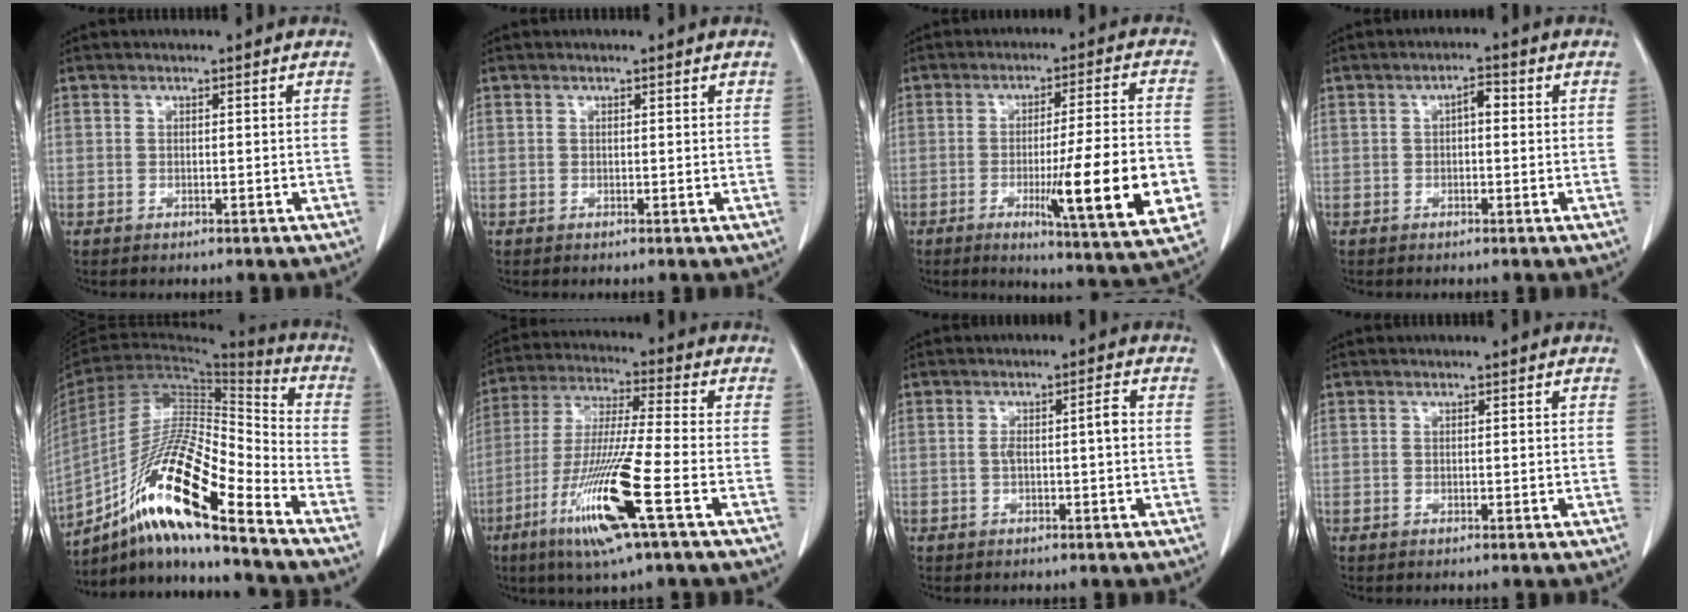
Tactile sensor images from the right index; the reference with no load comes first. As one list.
[{"total": 0.0}, {"total": 17.2, "force": [-4.3, 0.2, 16.7], "torque": [-0.207, -0.025, -0.061]}, {"total": 2.2, "force": [0.2, 1.0, 2.0], "torque": [-0.028, 0.010, 0.001]}, {"total": 19.3, "force": [-11.8, 1.8, 15.2], "torque": [-0.305, -0.013, -0.214]}, {"total": 15.2, "force": [-6.6, -0.4, 13.7], "torque": [-0.283, -0.026, -0.125]}, {"total": 3.0, "force": [-0.1, 0.2, 3.0], "torque": [-0.053, 0.009, -0.001]}, {"total": 0.0}]